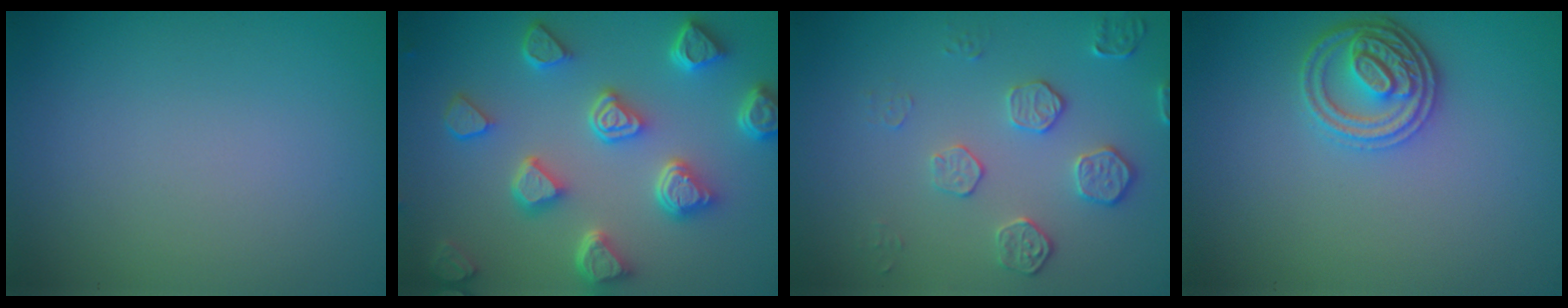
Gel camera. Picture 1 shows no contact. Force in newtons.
{"total": 6.6, "press": 5.3, "slide": 3.8}
{"total": 2.2, "press": 1.8, "slide": 1.2}
{"total": 3.6, "press": 3.2, "slide": 1.6}